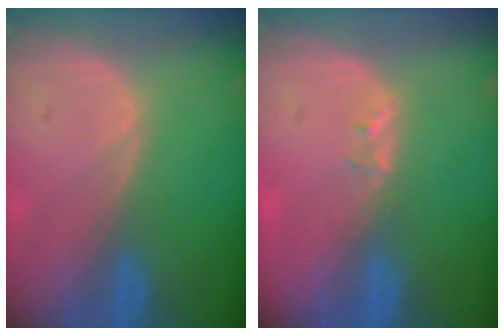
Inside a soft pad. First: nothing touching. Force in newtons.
{"total": 1.4, "press": 1.3, "slide": 0.7}